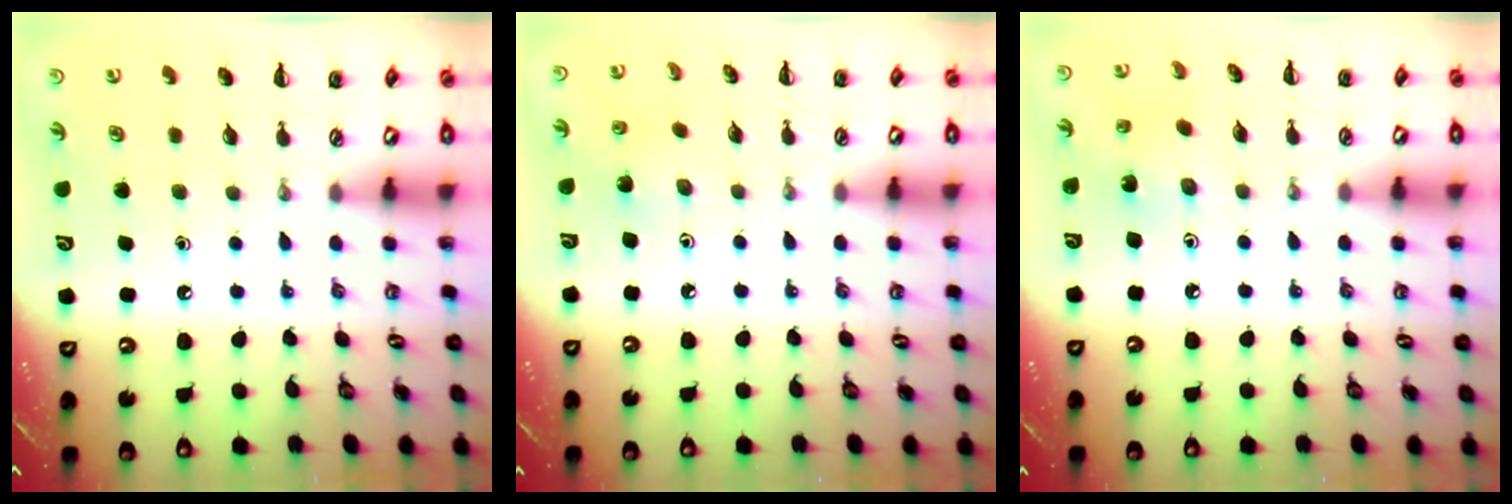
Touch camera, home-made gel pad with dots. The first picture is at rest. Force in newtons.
{"total": 2.6, "press": 2.4, "slide": 0.8}
{"total": 2.1, "press": 1.9, "slide": 0.7}